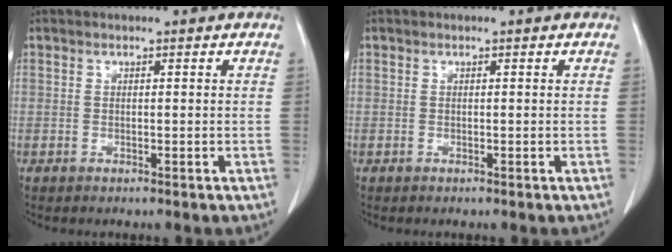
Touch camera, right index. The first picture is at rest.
{"total": 0.0}